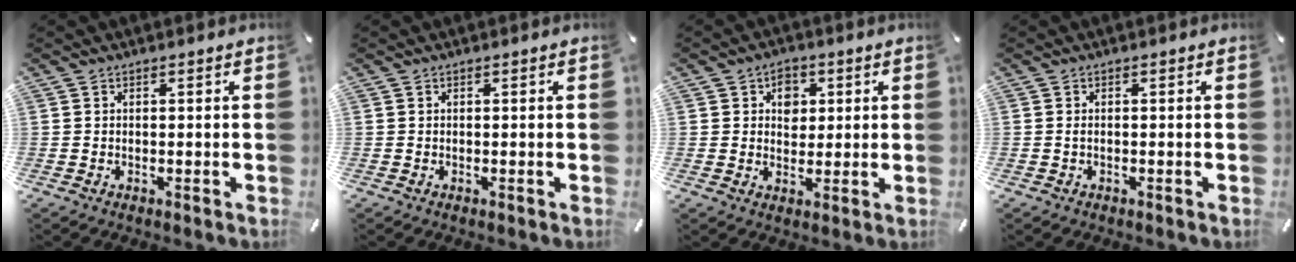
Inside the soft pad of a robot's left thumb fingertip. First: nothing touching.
{"total": 0.0}
{"total": 5.9, "force": [1.3, 5.2, 2.4], "torque": [-0.022, -0.003, 0.015]}
{"total": 0.8, "force": [-0.3, 0.5, 0.6], "torque": [-0.012, 0.001, -0.006]}